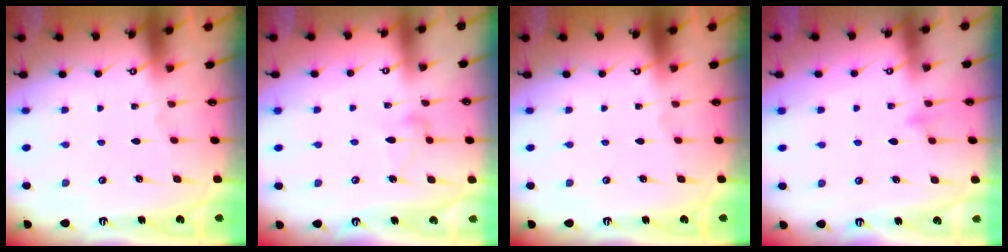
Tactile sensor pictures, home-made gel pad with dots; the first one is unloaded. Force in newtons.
{"total": 8.7, "press": 8.7, "slide": 0.2}
{"total": 0.0}
{"total": 7.5, "press": 7.5, "slide": 0.6}